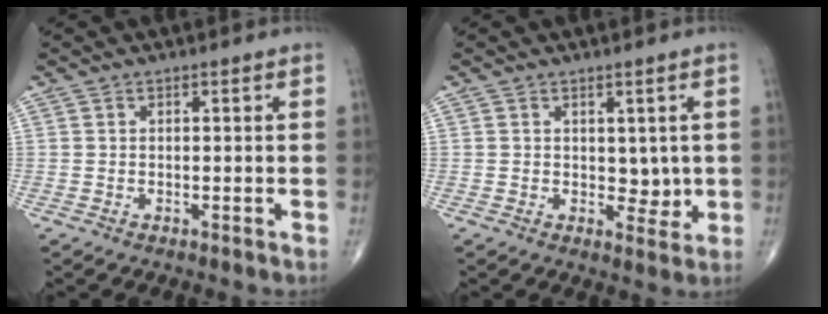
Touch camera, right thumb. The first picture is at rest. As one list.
[{"total": 3.6, "force": [0.5, 2.6, 2.4], "torque": [-0.007, -0.009, 0.011]}]